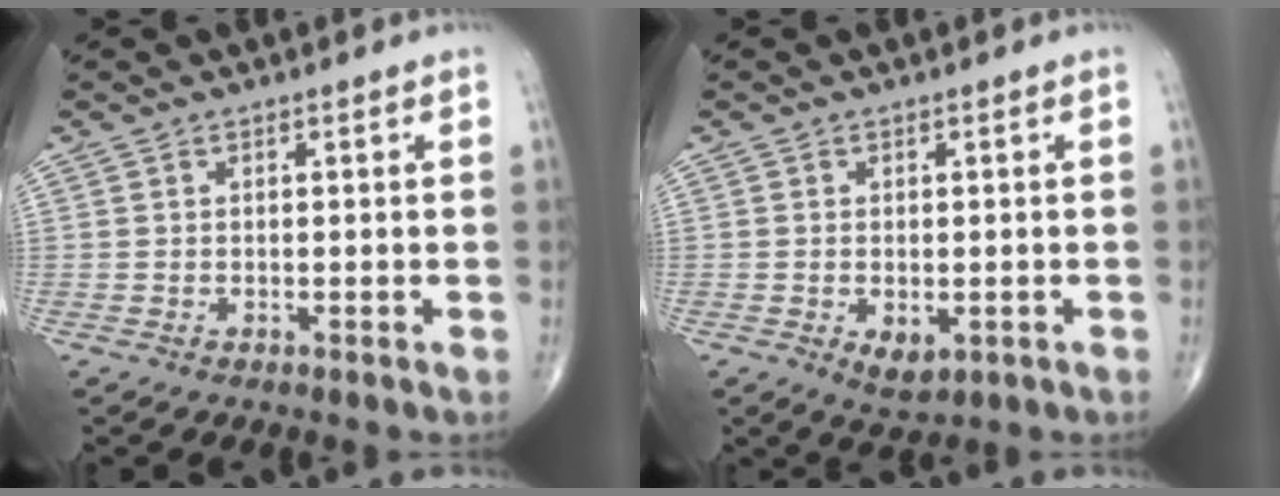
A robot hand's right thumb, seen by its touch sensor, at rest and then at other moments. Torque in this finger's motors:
{"motor_torque": [-0.28, 0.22, -0.08, -0.11, 0.01]}